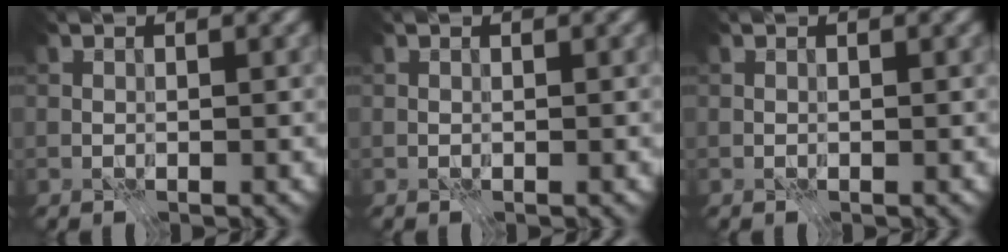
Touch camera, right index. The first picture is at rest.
{"total": 0.0}
{"total": 0.0}